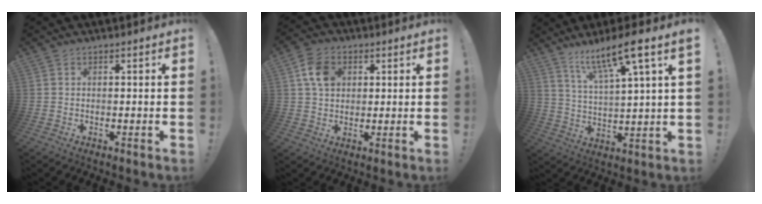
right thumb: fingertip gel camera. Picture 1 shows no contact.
{"total": 8.6, "force": [2.7, 6.7, 4.8], "torque": [-0.072, 0.005, 0.055]}
{"total": 12.7, "force": [8.6, 0.8, 9.3], "torque": [-0.160, -0.043, 0.133]}